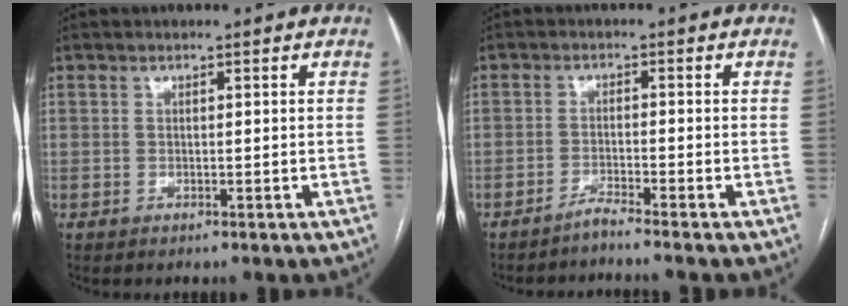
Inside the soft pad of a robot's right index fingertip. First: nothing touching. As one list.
[{"total": 2.8, "force": [-2.4, -1.3, 0.7], "torque": [-0.016, -0.006, -0.046]}]